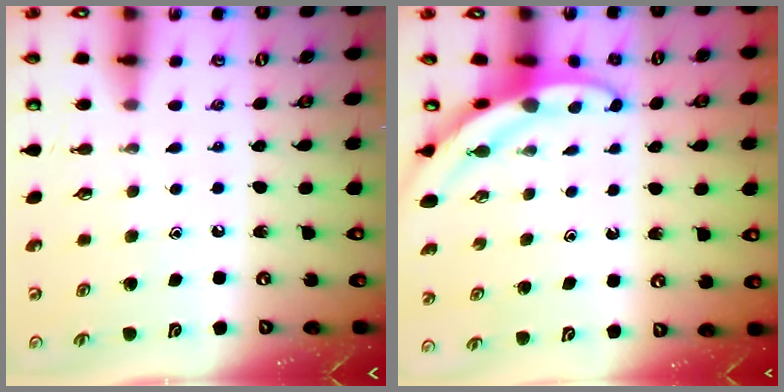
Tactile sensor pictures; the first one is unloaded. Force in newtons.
{"total": 3.6, "press": 3.5, "slide": 0.4}